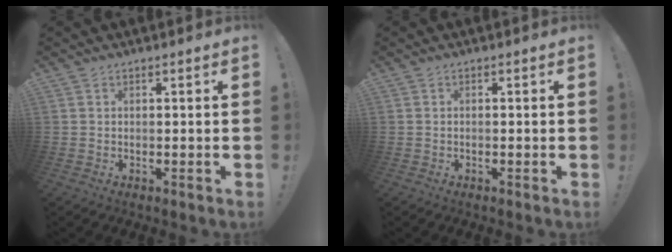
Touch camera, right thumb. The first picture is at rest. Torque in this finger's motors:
{"motor_torque": [-0.19, -0.07, -0.18, 0.06, -0.05]}